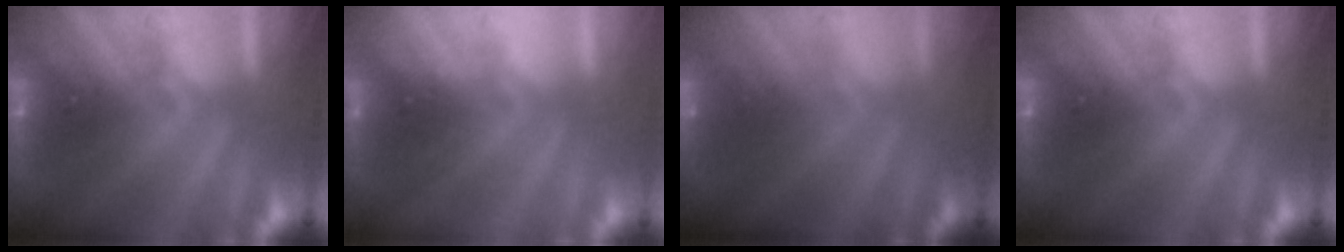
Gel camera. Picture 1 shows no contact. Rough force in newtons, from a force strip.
{"total": 2.3}
{"total": 2.3}
{"total": 0.0}